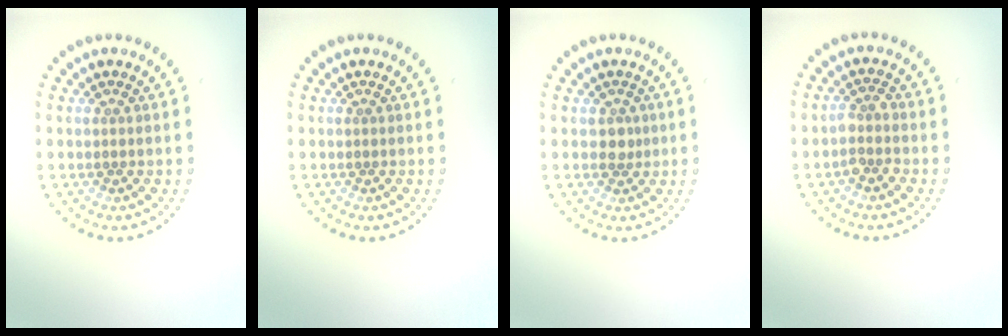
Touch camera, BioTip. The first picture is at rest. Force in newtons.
{"total": 0.0}
{"total": 1.3, "press": 1.1, "slide": 0.7}
{"total": 1.8, "press": 1.5, "slide": 1.0}